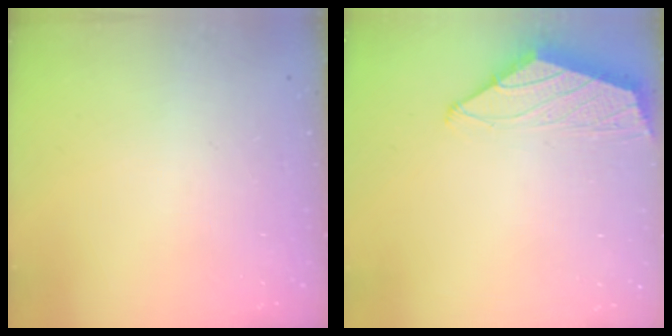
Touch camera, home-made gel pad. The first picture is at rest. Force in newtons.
{"total": 1.4, "press": 1.3, "slide": 0.5}